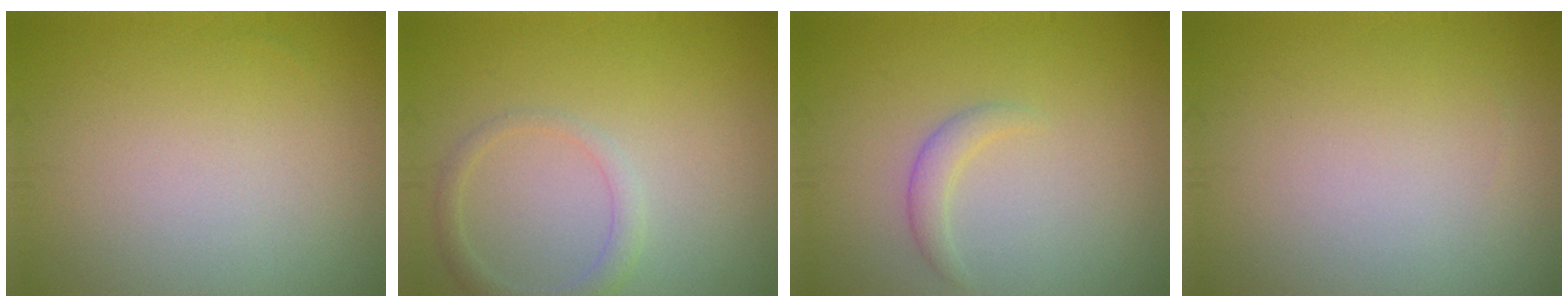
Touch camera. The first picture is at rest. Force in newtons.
{"total": 1.9, "press": 1.9, "slide": 0.1}
{"total": 1.4, "press": 1.4, "slide": 0.2}
{"total": 0.0}